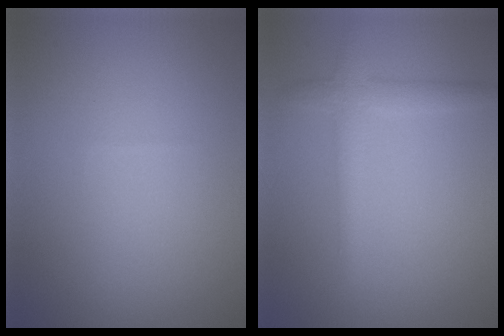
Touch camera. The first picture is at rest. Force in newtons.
{"total": 2.4, "press": 2.4, "slide": 0.1}